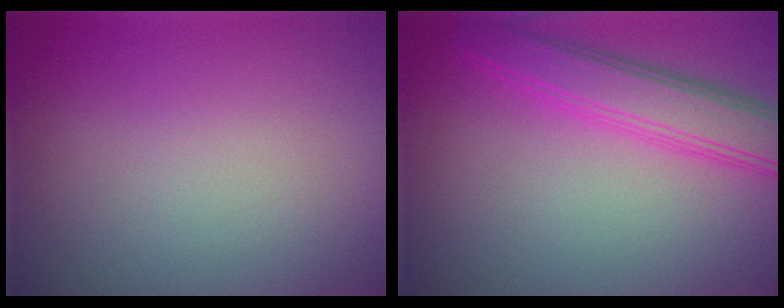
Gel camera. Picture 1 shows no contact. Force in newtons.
{"total": 4.6, "press": 4.6, "slide": 0.1}